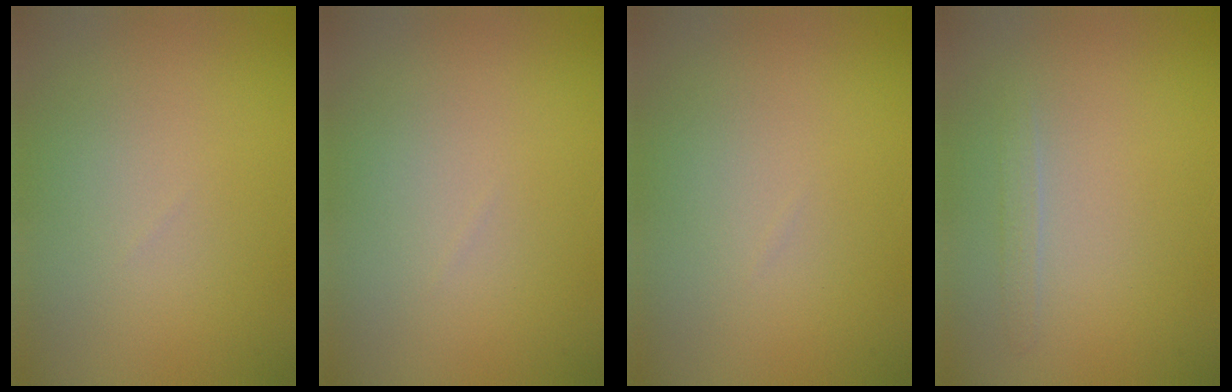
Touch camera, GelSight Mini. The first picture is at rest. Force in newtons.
{"total": 0.0}
{"total": 0.0}
{"total": 0.9, "press": 0.8, "slide": 0.1}